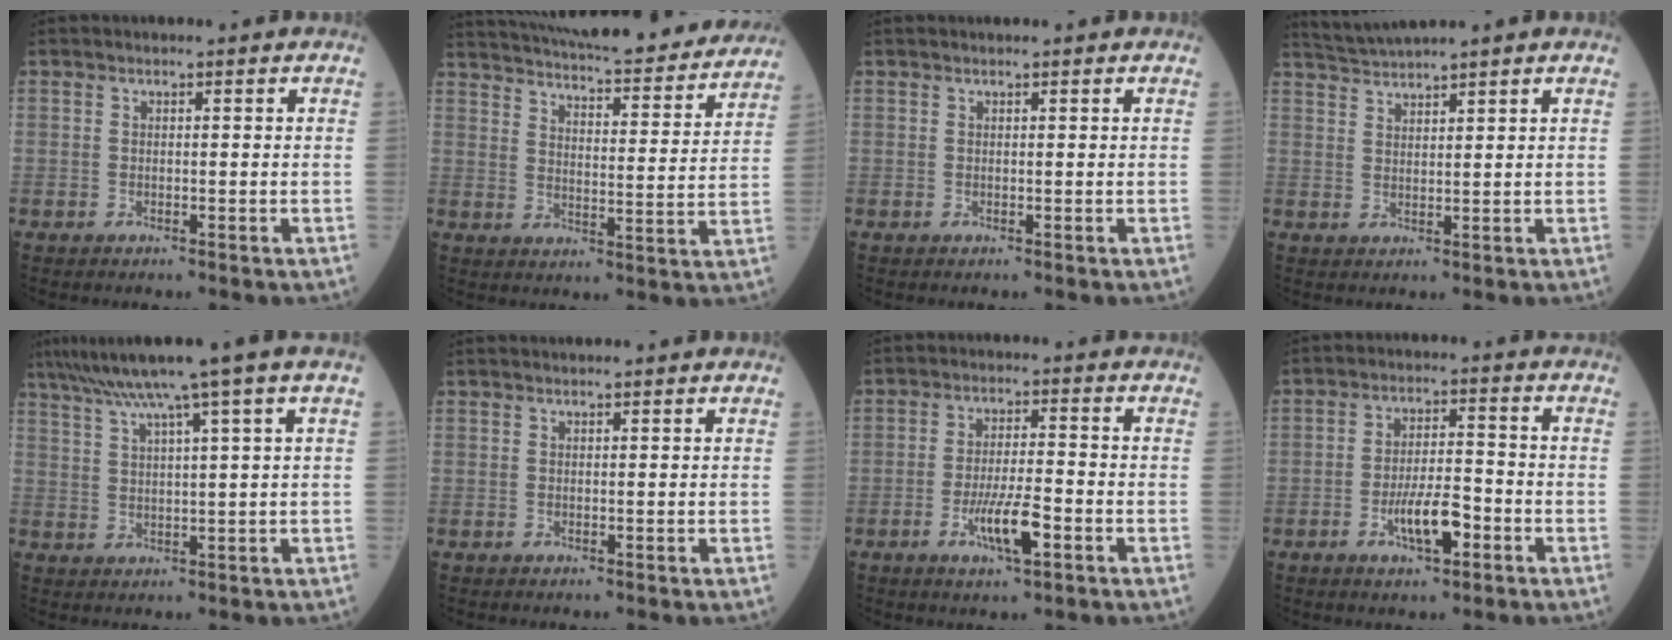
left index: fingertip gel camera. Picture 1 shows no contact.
{"total": 27.1, "force": [24.4, 4.6, 10.7], "torque": [-0.180, -0.029, 0.312]}
{"total": 1.0, "force": [1.0, 0.0, 0.3], "torque": [-0.002, 0.012, 0.016]}
{"total": 4.0, "force": [3.8, -1.1, 0.9], "torque": [-0.025, 0.016, 0.077]}
{"total": 10.4, "force": [7.2, -2.0, 7.3], "torque": [-0.121, 0.026, 0.111]}
{"total": 2.0, "force": [1.9, 0.1, 0.7], "torque": [-0.004, 0.017, 0.026]}
{"total": 6.5, "force": [-2.9, 1.0, 5.8], "torque": [-0.111, -0.009, -0.052]}
{"total": 6.6, "force": [-3.0, 1.9, 5.6], "torque": [-0.108, -0.002, -0.053]}